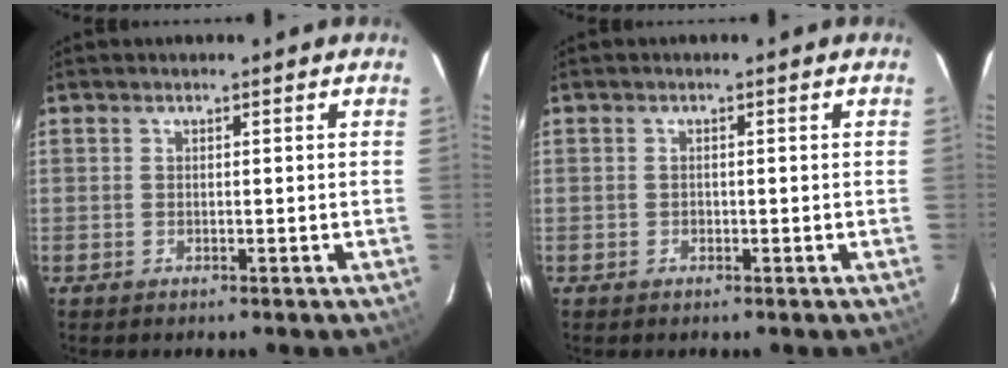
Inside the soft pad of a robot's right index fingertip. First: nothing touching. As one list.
[{"total": 0.6, "force": [-0.2, 0.5, 0.1], "torque": [0.000, 0.001, -0.004]}]